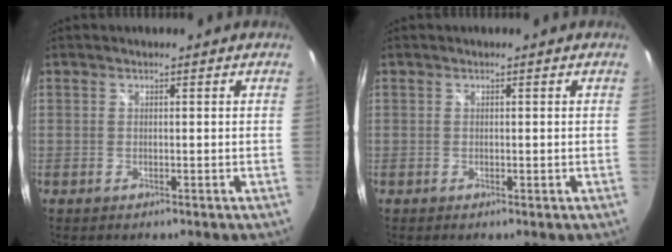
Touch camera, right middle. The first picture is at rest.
{"total": 0.0}